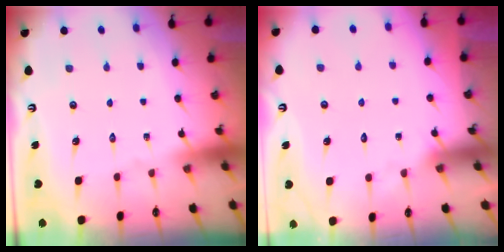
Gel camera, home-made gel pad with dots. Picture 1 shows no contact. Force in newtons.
{"total": 1.9, "press": 1.9, "slide": 0.1}